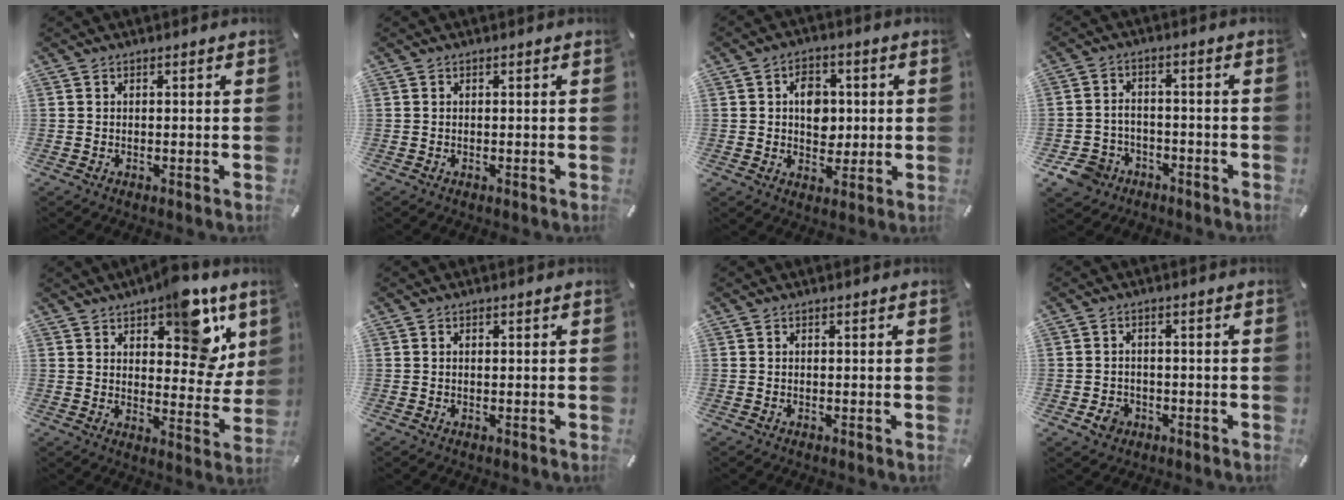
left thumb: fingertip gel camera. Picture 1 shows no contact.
{"total": 0.0}
{"total": 7.5, "force": [0.9, 5.9, 4.5], "torque": [-0.048, -0.002, 0.010]}
{"total": 6.7, "force": [-4.2, 5.0, 1.7], "torque": [-0.049, 0.027, -0.082]}
{"total": 14.3, "force": [8.3, 7.3, 9.1], "torque": [-0.094, -0.051, 0.139]}
{"total": 0.5, "force": [0.1, 0.3, 0.4], "torque": [-0.010, 0.000, 0.001]}
{"total": 0.0}
{"total": 3.9, "force": [-1.6, 3.2, 1.4], "torque": [-0.021, 0.001, -0.032]}